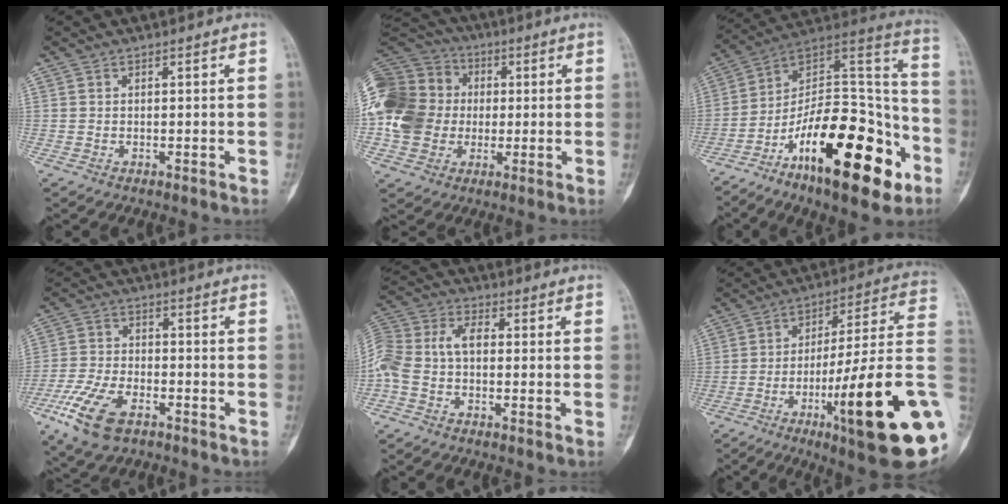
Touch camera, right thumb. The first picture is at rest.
{"total": 22.2, "force": [0.0, 18.9, 11.7], "torque": [-0.257, 0.043, 0.001]}
{"total": 28.7, "force": [-13.7, 11.5, 22.5], "torque": [-0.324, 0.091, -0.214]}
{"total": 11.4, "force": [-6.2, 5.7, 7.6], "torque": [-0.162, 0.011, -0.119]}
{"total": 10.3, "force": [-1.1, 6.5, 7.9], "torque": [-0.171, 0.033, -0.030]}
{"total": 25.5, "force": [-7.3, 3.2, 24.2], "torque": [-0.310, 0.022, -0.108]}